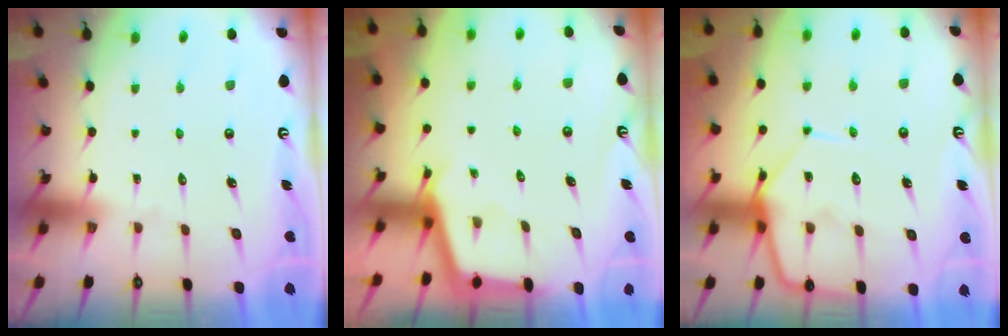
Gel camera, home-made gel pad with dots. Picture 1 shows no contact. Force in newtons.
{"total": 2.9, "press": 2.9, "slide": 0.3}
{"total": 11.0, "press": 11.0, "slide": 0.9}